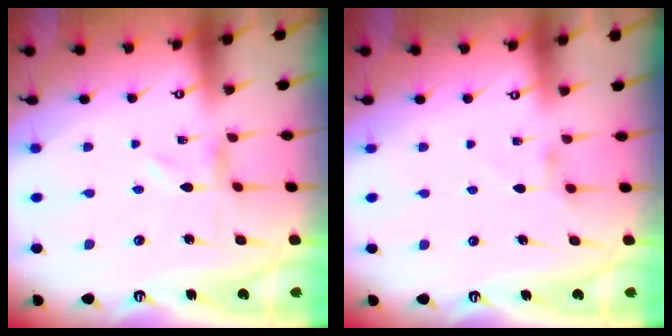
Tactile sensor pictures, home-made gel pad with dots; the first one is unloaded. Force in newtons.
{"total": 2.4, "press": 2.4, "slide": 0.4}